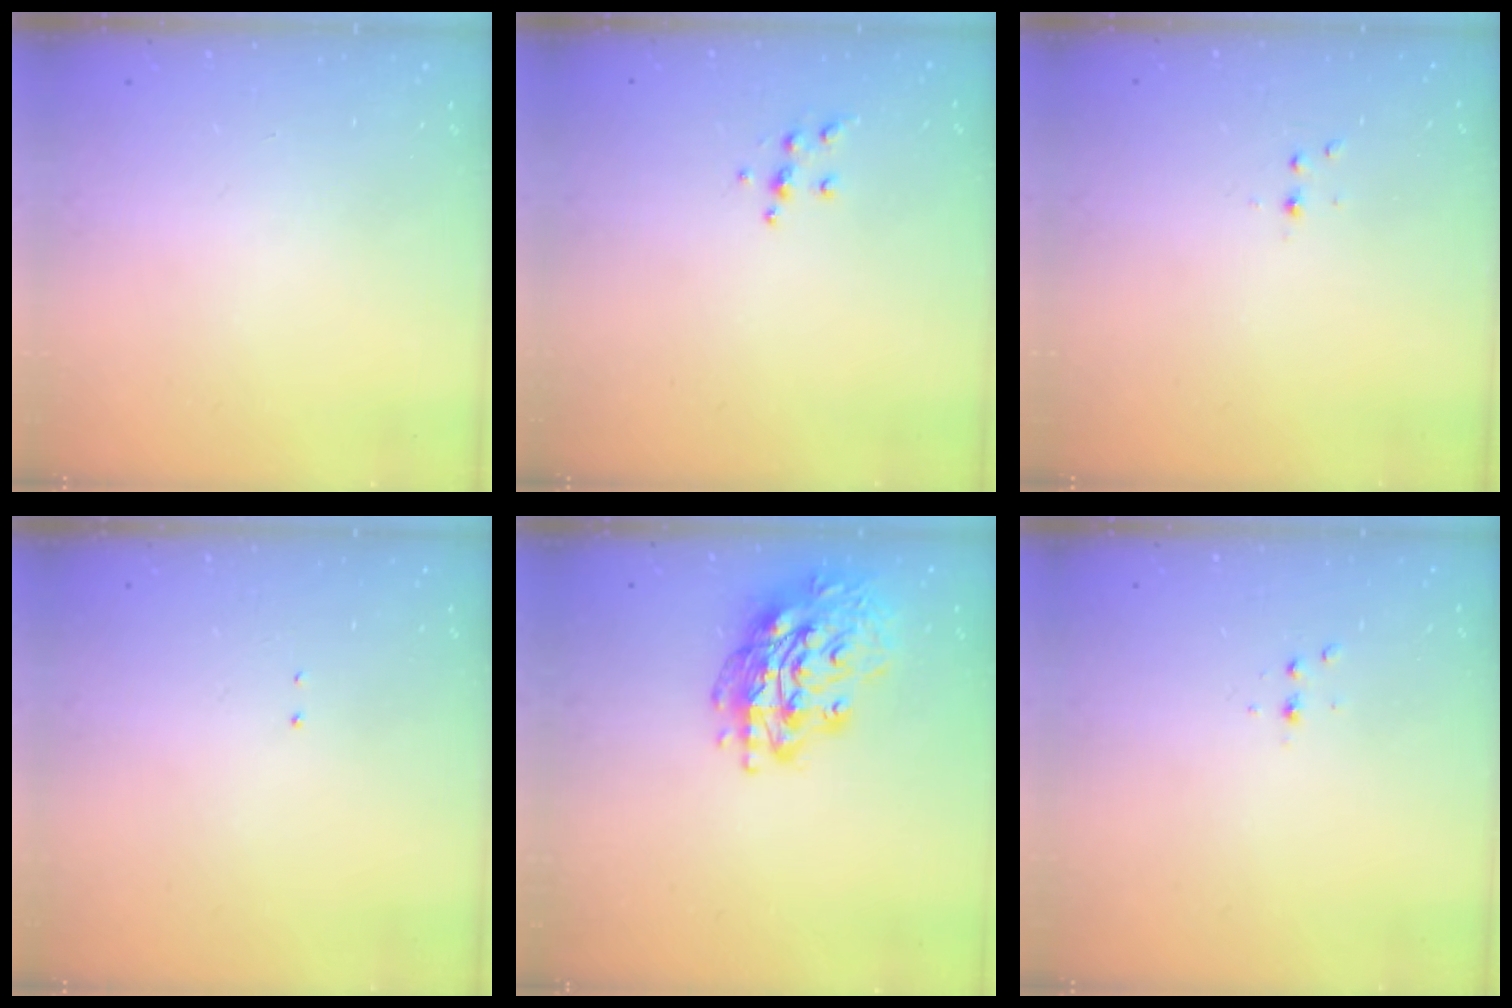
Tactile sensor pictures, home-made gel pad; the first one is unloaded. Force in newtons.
{"total": 5.2, "press": 5.2, "slide": 0.6}
{"total": 3.0, "press": 2.6, "slide": 1.5}
{"total": 1.3, "press": 1.2, "slide": 0.6}
{"total": 17.4, "press": 17.3, "slide": 1.8}
{"total": 2.3, "press": 2.3, "slide": 0.3}